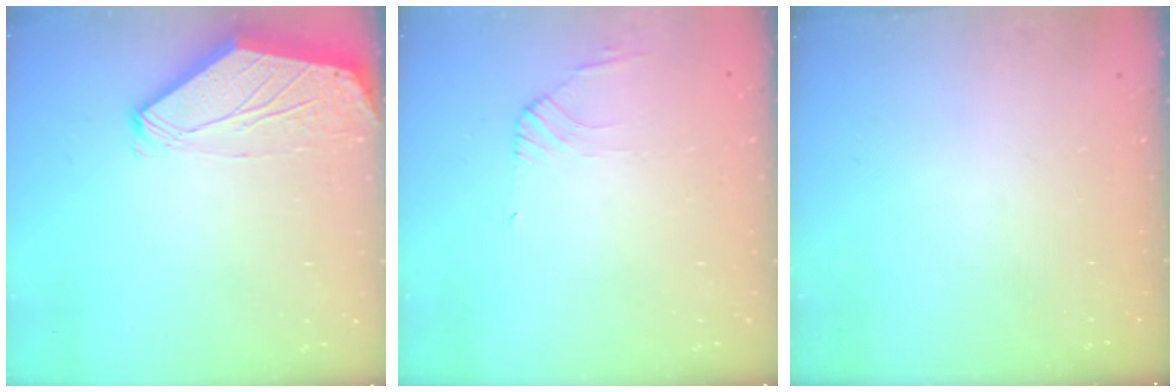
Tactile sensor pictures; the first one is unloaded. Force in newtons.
{"total": 1.3, "press": 1.2, "slide": 0.4}
{"total": 0.0}